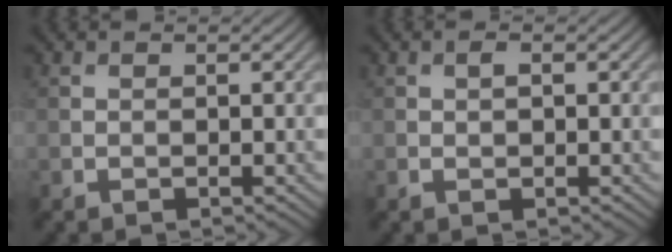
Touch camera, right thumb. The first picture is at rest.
{"total": 1.2, "force": [0.2, 0.6, 1.0], "torque": [-0.017, 0.000, 0.004]}